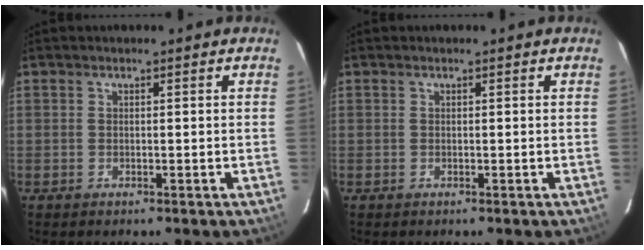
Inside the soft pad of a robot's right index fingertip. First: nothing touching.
{"total": 0.0}